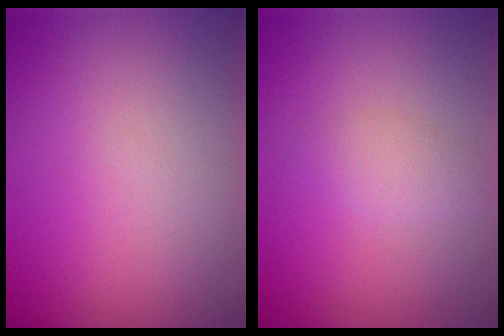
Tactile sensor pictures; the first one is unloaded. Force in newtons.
{"total": 1.6, "press": 1.6, "slide": 0.1}